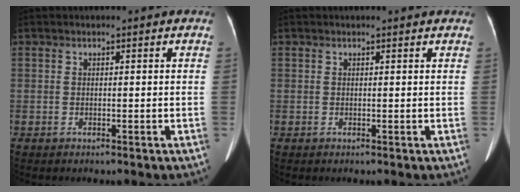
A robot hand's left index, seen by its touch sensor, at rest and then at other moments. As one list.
[{"total": 1.6, "force": [1.6, 0.2, 0.5], "torque": [-0.011, 0.007, 0.017]}]